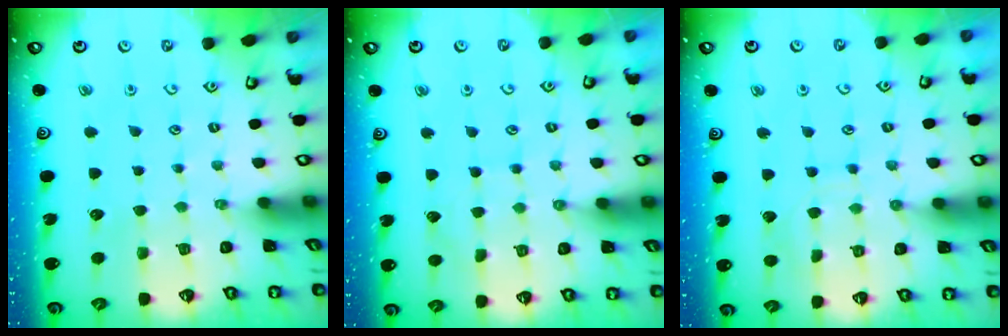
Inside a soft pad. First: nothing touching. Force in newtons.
{"total": 4.1, "press": 4.1, "slide": 0.4}
{"total": 7.3, "press": 7.2, "slide": 0.6}